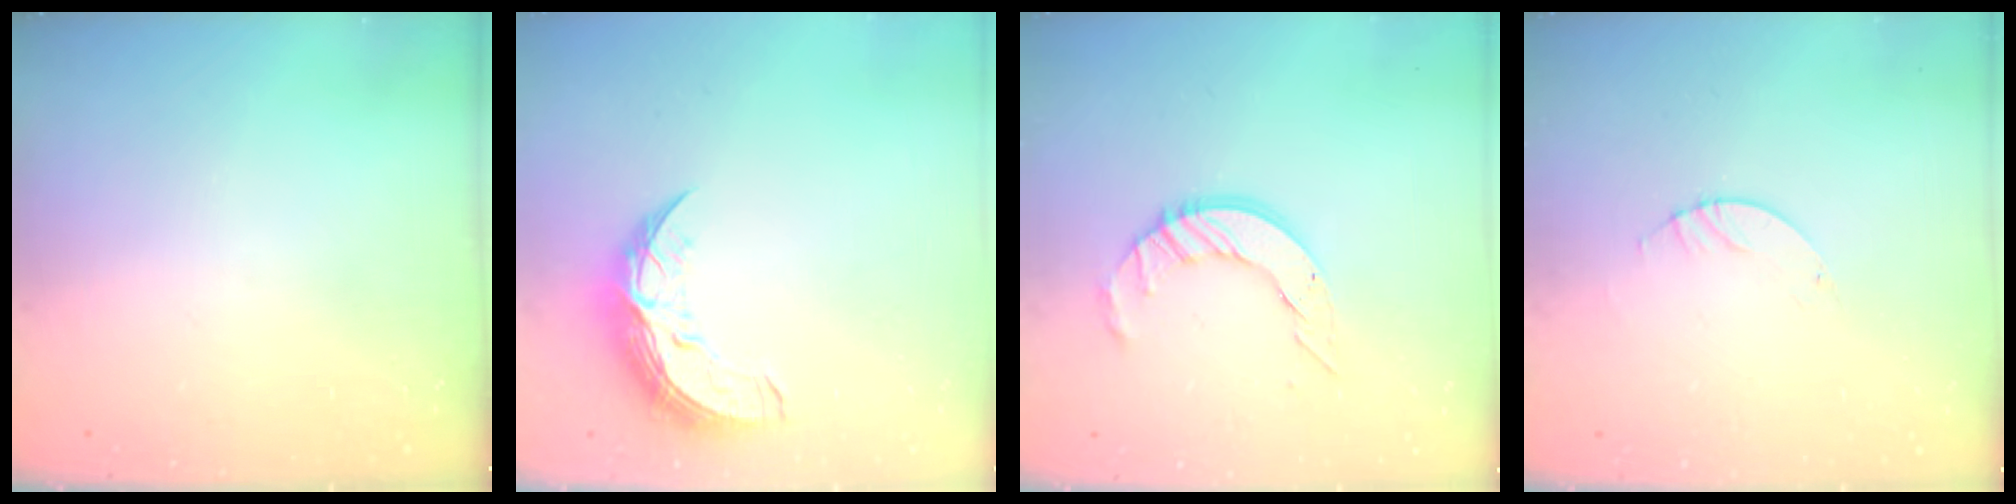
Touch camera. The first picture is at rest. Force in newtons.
{"total": 10.0, "press": 10.0, "slide": 0.6}
{"total": 9.3, "press": 9.3, "slide": 0.9}
{"total": 0.9, "press": 0.8, "slide": 0.2}